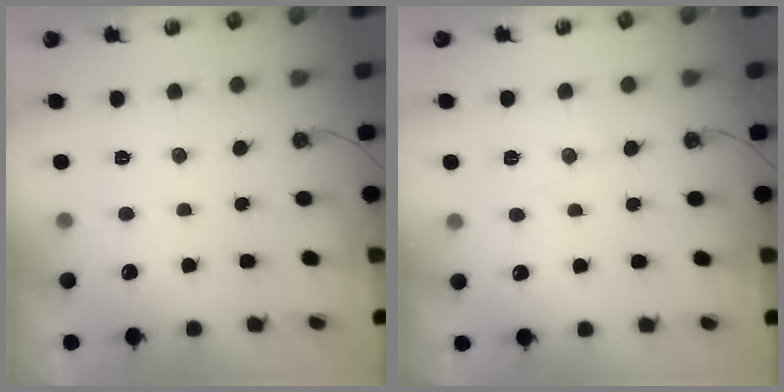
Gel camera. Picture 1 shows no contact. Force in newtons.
{"total": 7.0, "press": 7.0, "slide": 0.8}